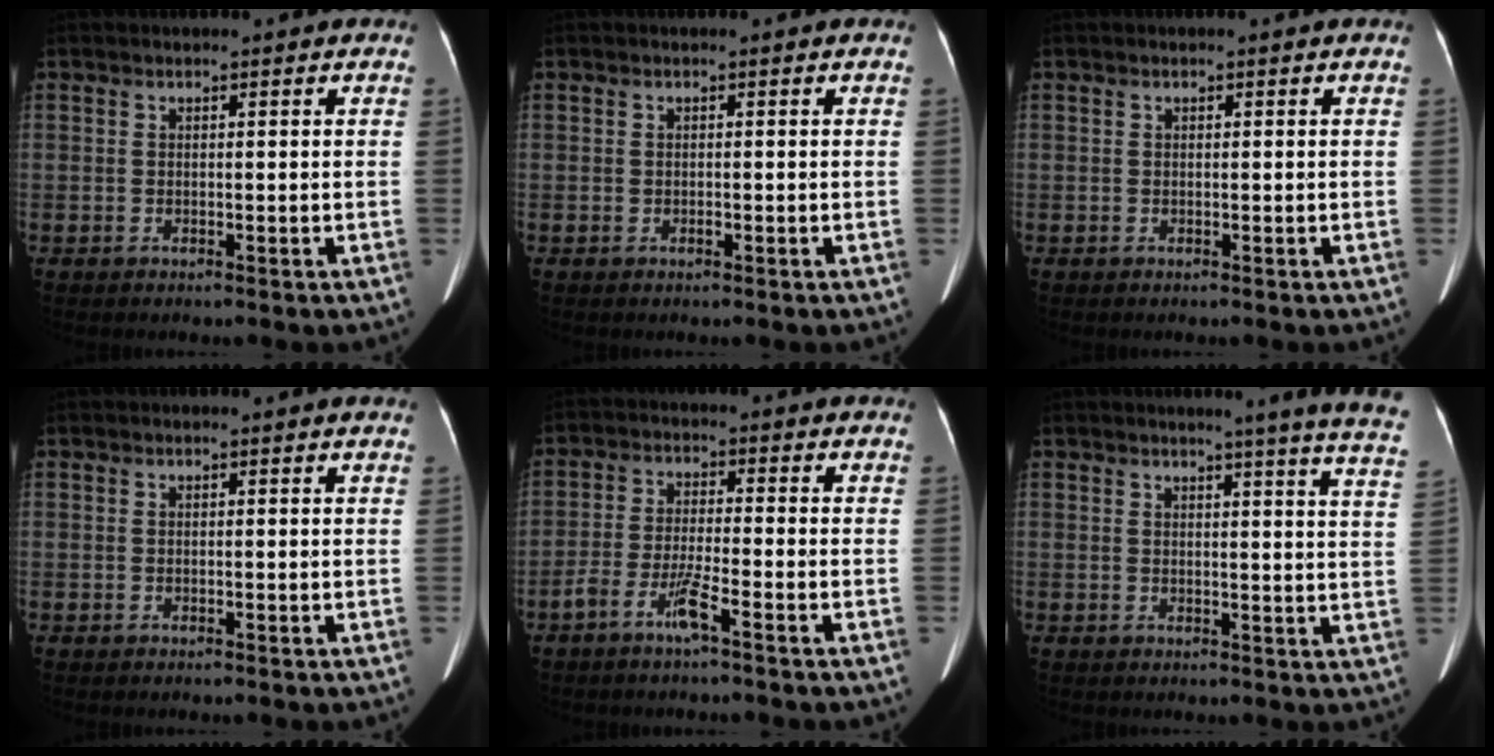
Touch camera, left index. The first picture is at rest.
{"total": 0.8, "force": [-0.8, 0.0, -0.2], "torque": [0.001, -0.016, -0.010]}
{"total": 0.0}
{"total": 0.6, "force": [0.5, 0.0, 0.1], "torque": [-0.006, 0.004, 0.008]}
{"total": 5.0, "force": [-3.8, -0.1, 3.3], "torque": [-0.069, -0.019, -0.071]}
{"total": 12.3, "force": [10.7, -1.3, 5.9], "torque": [-0.067, -0.065, 0.097]}